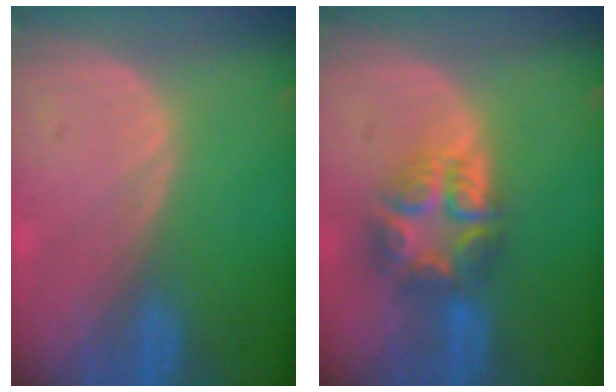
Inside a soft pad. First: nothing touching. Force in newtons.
{"total": 7.6, "press": 6.6, "slide": 3.7}